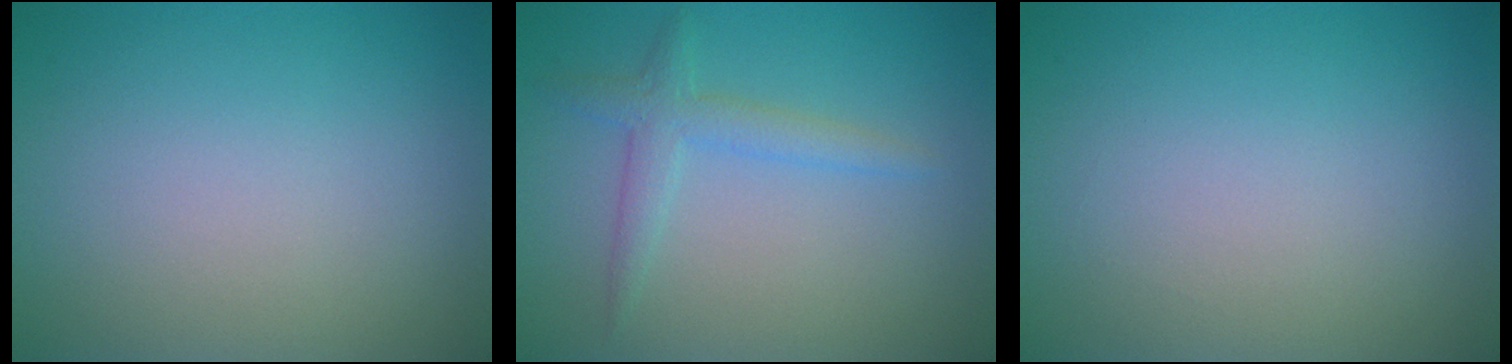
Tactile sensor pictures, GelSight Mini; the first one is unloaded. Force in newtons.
{"total": 2.3, "press": 2.3, "slide": 0.1}
{"total": 0.0}